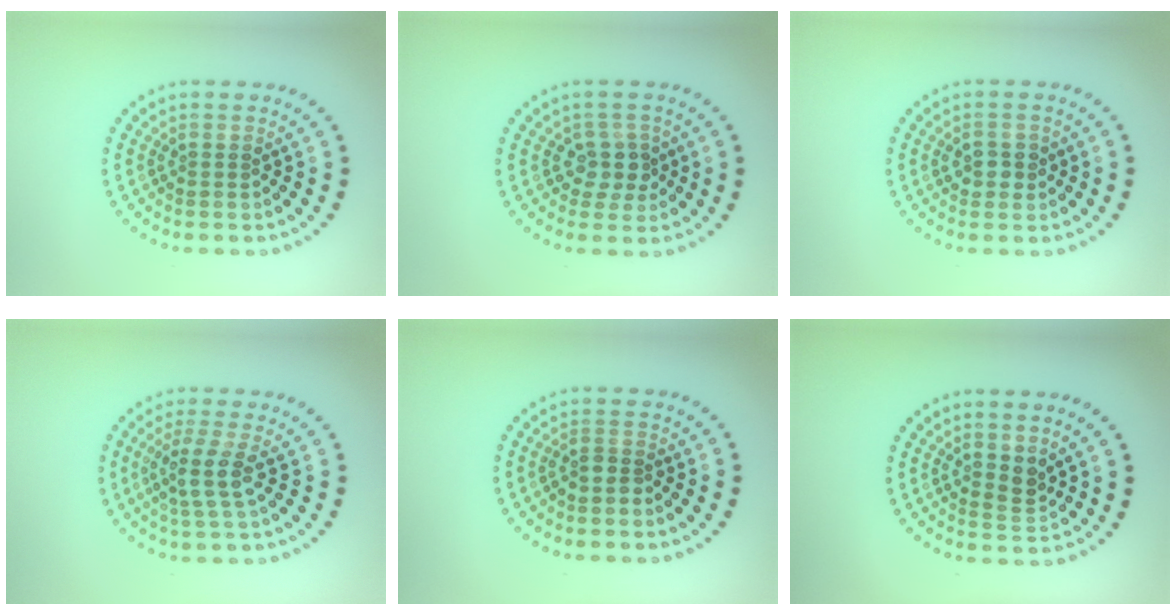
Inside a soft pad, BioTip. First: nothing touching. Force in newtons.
{"total": 2.3, "press": 2.0, "slide": 1.2}
{"total": 1.8, "press": 1.8, "slide": 0.2}
{"total": 2.9, "press": 2.3, "slide": 1.8}
{"total": 1.6, "press": 1.3, "slide": 0.9}
{"total": 1.6, "press": 1.4, "slide": 0.8}